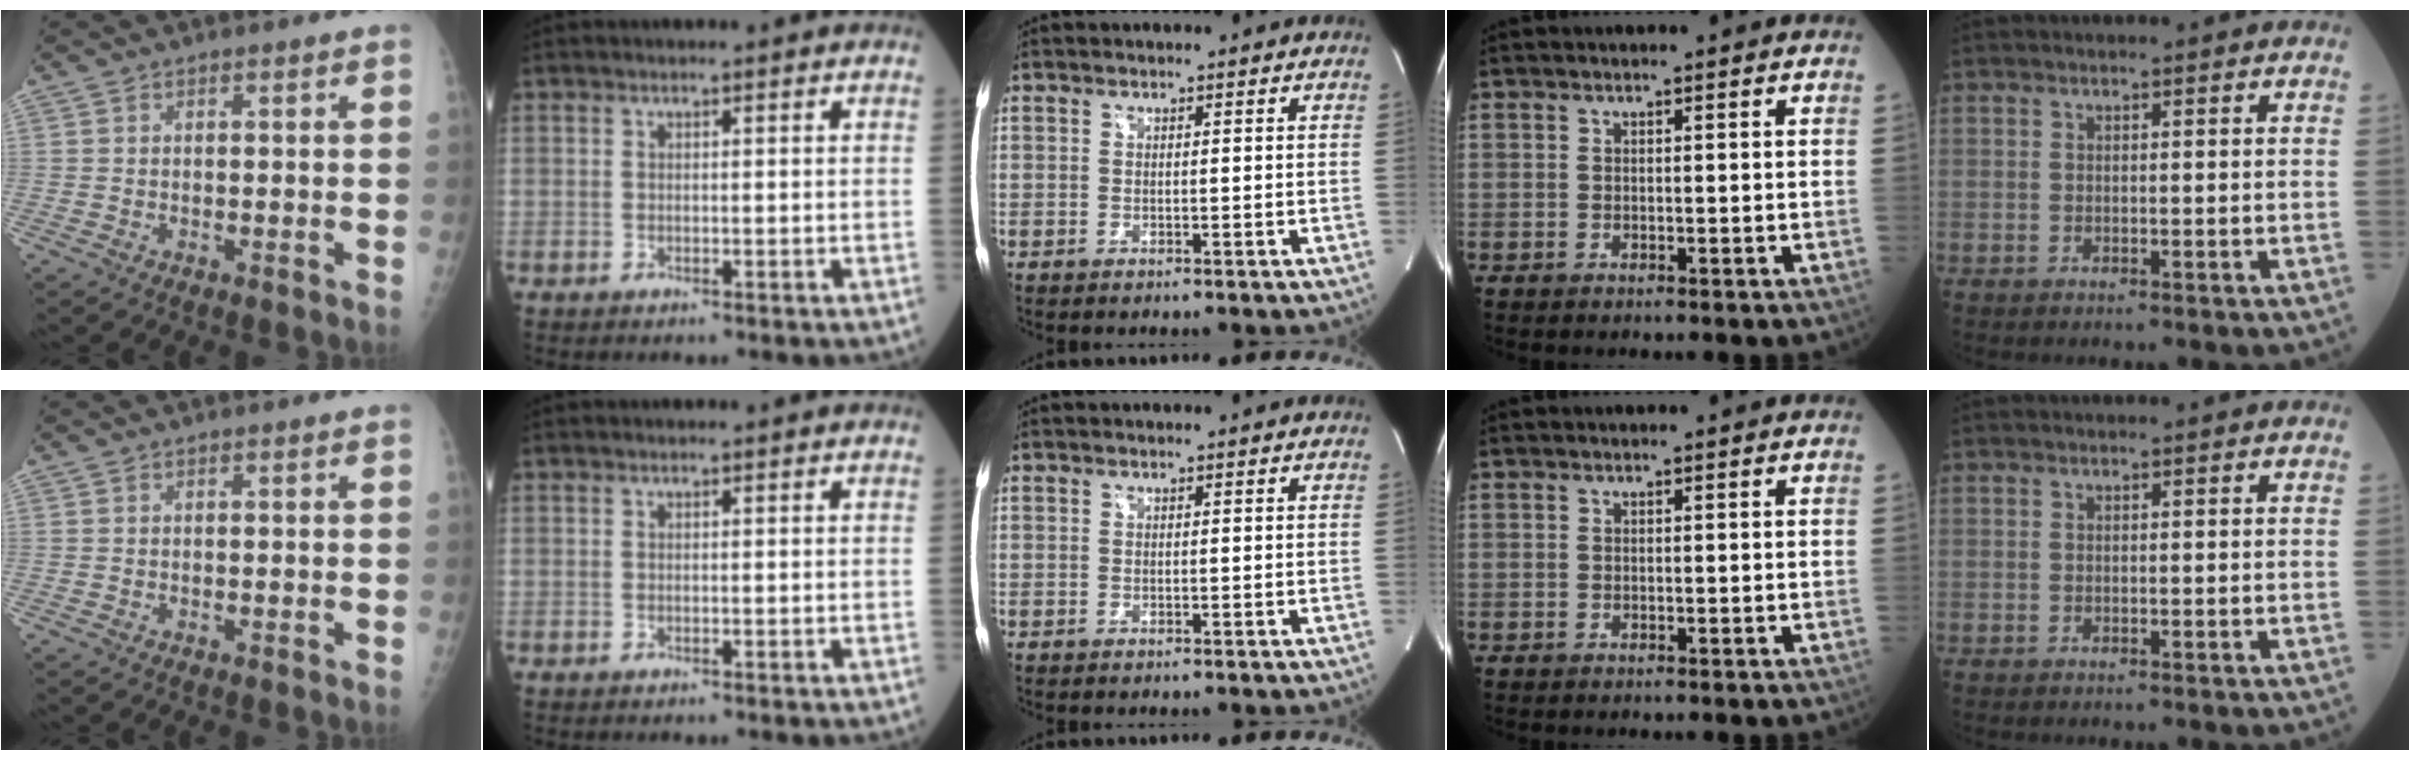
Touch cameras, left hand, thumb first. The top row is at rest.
{}